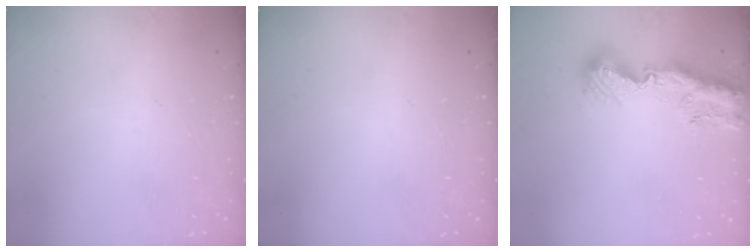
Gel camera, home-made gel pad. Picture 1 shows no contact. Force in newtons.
{"total": 0.0}
{"total": 12.2, "press": 12.1, "slide": 0.8}